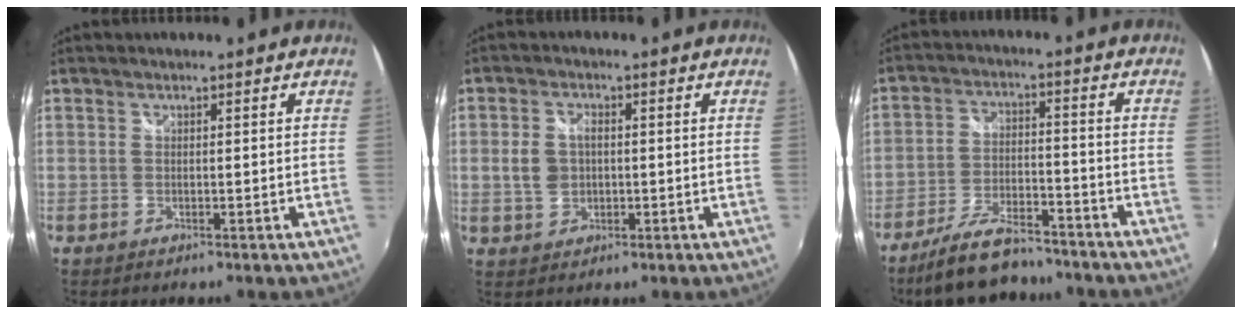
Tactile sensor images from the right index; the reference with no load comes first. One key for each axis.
{"total": 4.9, "fx": -0.1, "fy": 3.8, "fz": 3.1, "tx": -0.062, "ty": 0.005, "tz": 0.002}
{"total": 13.1, "fx": -10.9, "fy": 4.0, "fz": 5.9, "tx": -0.133, "ty": -0.004, "tz": -0.179}